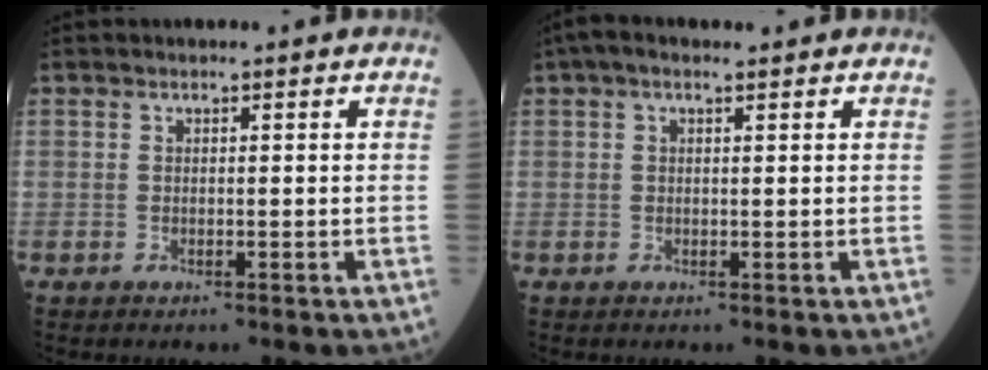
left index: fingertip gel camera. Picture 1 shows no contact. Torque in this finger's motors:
{"motor_torque": [0.92, -1.22, 0.18, 0.04]}